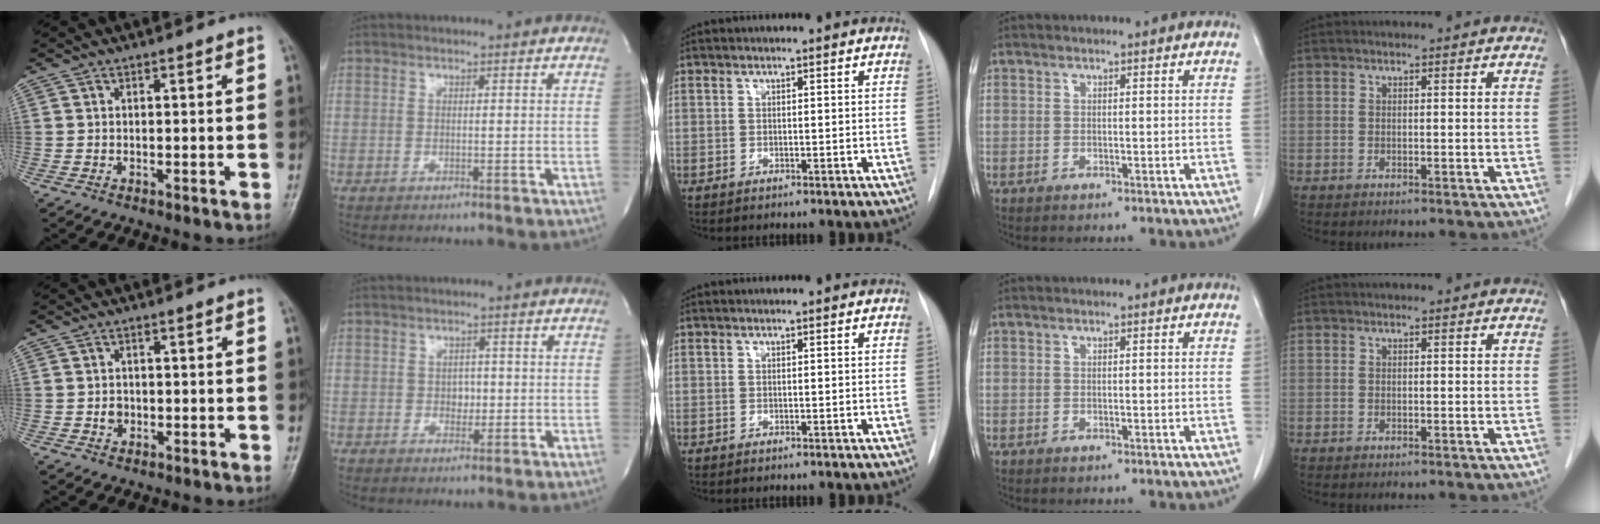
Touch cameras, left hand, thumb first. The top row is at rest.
{"thumb": {"total": 1.6, "force": [-0.2, 1.5, 0.7], "torque": [-0.004, 0.004, -0.002]}, "index": {"total": 2.0, "force": [-0.5, 1.5, 1.2], "torque": [-0.014, 0.000, -0.008]}}